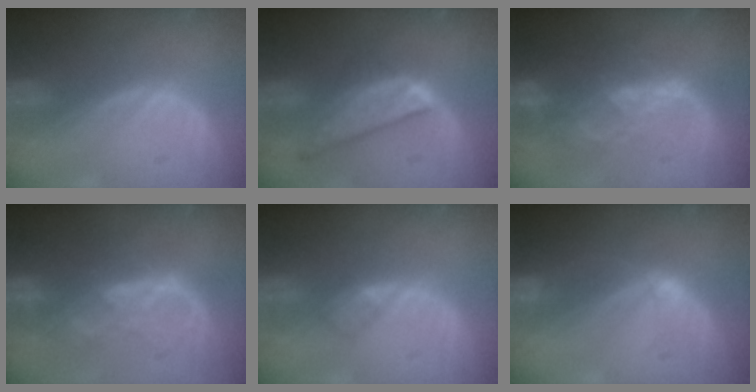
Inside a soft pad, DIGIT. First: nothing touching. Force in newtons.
{"total": 8.7, "press": 7.5, "slide": 4.4}
{"total": 8.3, "press": 7.4, "slide": 3.8}
{"total": 6.5, "press": 6.5, "slide": 0.5}
{"total": 2.0, "press": 2.0, "slide": 0.2}
{"total": 2.9, "press": 2.9, "slide": 0.1}